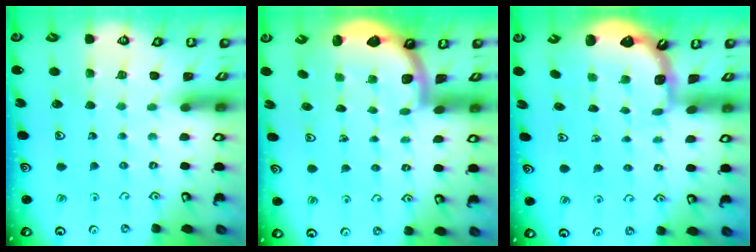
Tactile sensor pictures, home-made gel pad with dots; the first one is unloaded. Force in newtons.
{"total": 1.8, "press": 1.8, "slide": 0.3}
{"total": 1.4, "press": 1.3, "slide": 0.1}